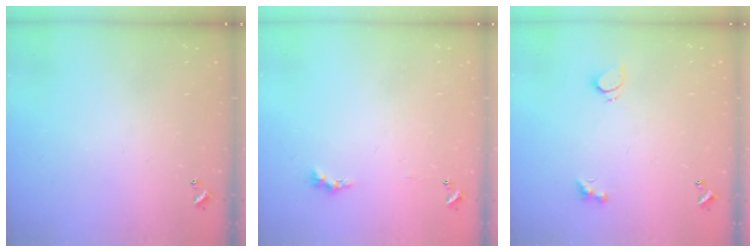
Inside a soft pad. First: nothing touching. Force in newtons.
{"total": 0.6, "press": 0.4, "slide": 0.5}
{"total": 2.2, "press": 2.1, "slide": 0.6}